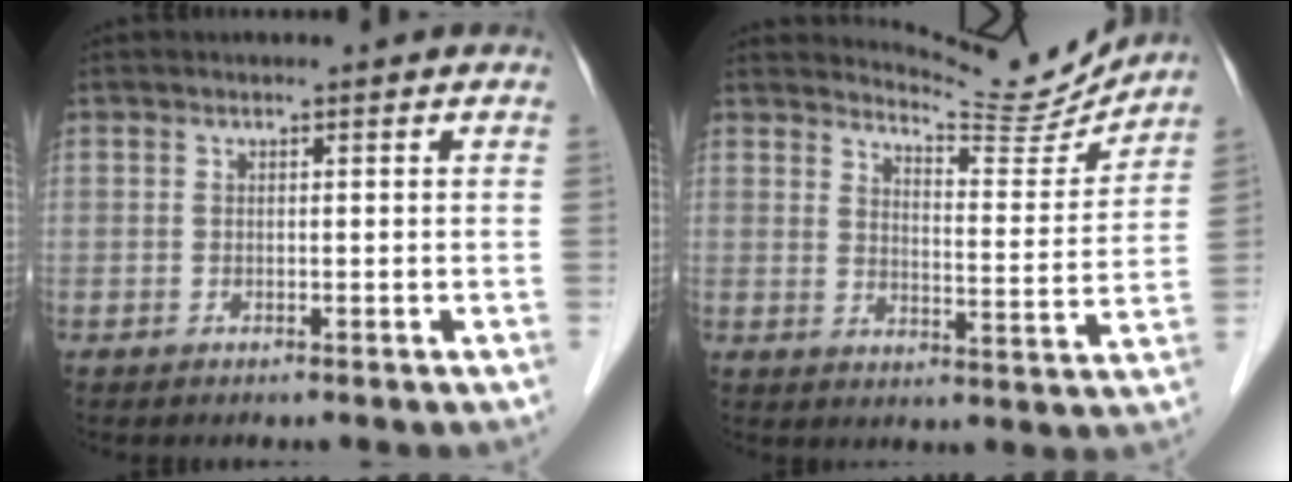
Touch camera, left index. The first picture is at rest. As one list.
[{"total": 10.0, "force": [10.0, 0.2, 0.1], "torque": [-0.007, -0.032, 0.134]}]